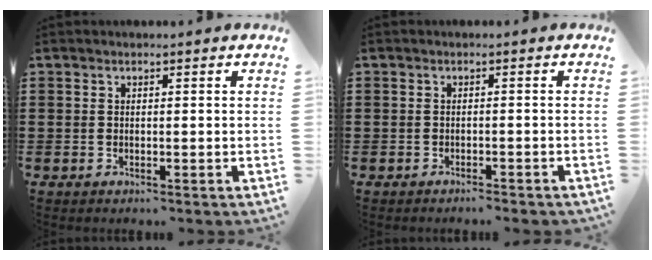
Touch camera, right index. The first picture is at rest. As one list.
[{"total": 1.0, "force": [-1.0, 0.0, 0.4], "torque": [-0.010, -0.001, -0.019]}]